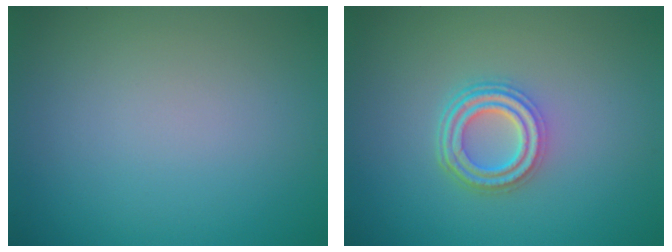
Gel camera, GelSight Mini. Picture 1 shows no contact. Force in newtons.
{"total": 4.0, "press": 3.1, "slide": 2.5}